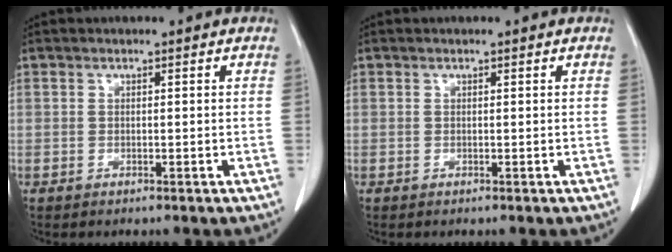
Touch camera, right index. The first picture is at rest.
{"total": 0.0}